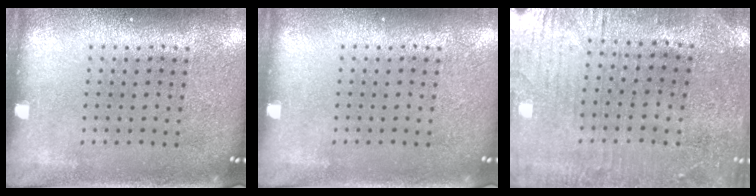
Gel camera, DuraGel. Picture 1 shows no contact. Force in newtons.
{"total": 0.0}
{"total": 0.9, "press": 0.7, "slide": 0.6}